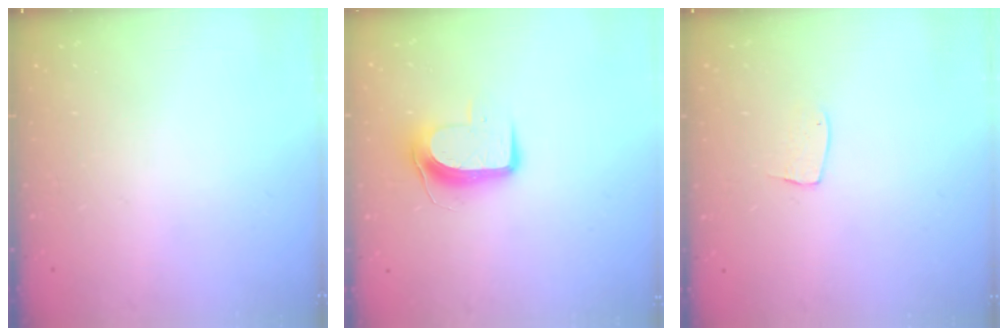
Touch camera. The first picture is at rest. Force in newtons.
{"total": 8.8, "press": 8.8, "slide": 0.5}
{"total": 5.2, "press": 5.2, "slide": 0.3}